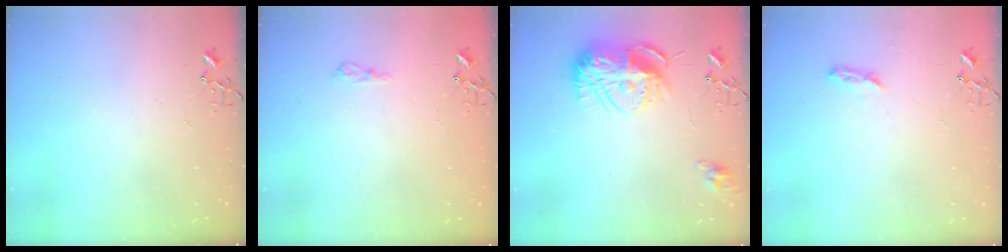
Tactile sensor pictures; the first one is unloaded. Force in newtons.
{"total": 7.0, "press": 7.0, "slide": 0.8}
{"total": 15.4, "press": 15.4, "slide": 1.3}
{"total": 5.5, "press": 5.5, "slide": 0.5}